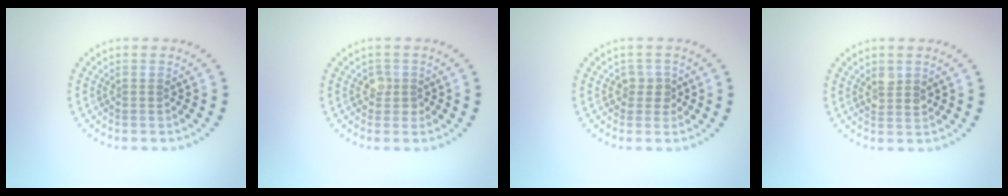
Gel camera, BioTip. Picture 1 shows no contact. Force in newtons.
{"total": 1.6, "press": 1.4, "slide": 0.8}
{"total": 1.8, "press": 1.5, "slide": 1.0}
{"total": 1.5, "press": 1.3, "slide": 0.7}